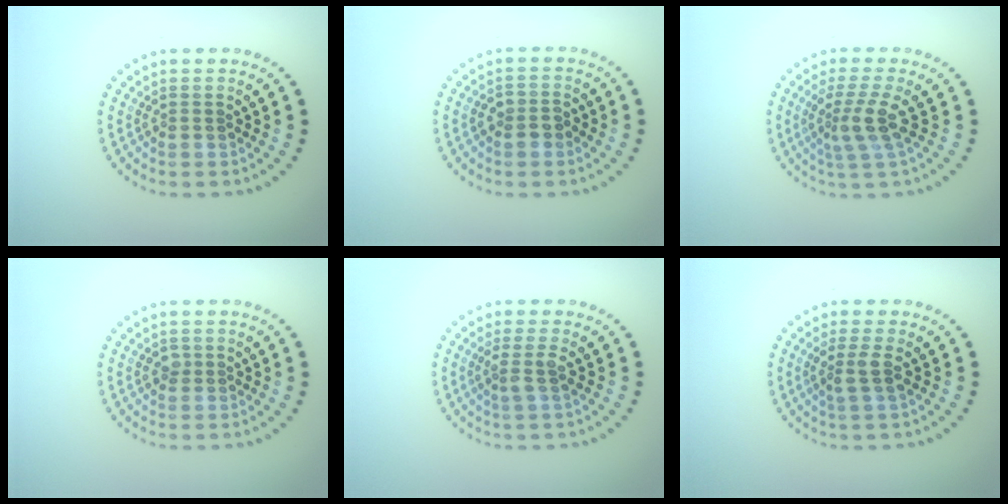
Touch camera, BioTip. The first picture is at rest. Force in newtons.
{"total": 1.8, "press": 1.7, "slide": 0.6}
{"total": 2.9, "press": 2.2, "slide": 1.9}
{"total": 0.7, "press": 0.5, "slide": 0.5}
{"total": 1.8, "press": 1.3, "slide": 1.2}
{"total": 1.9, "press": 1.5, "slide": 1.2}